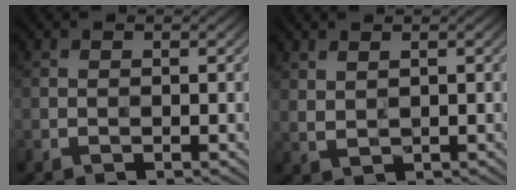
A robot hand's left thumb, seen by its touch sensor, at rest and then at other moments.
{"total": 1.4, "force": [1.3, 0.5, 0.2], "torque": [-0.009, 0.000, 0.033]}